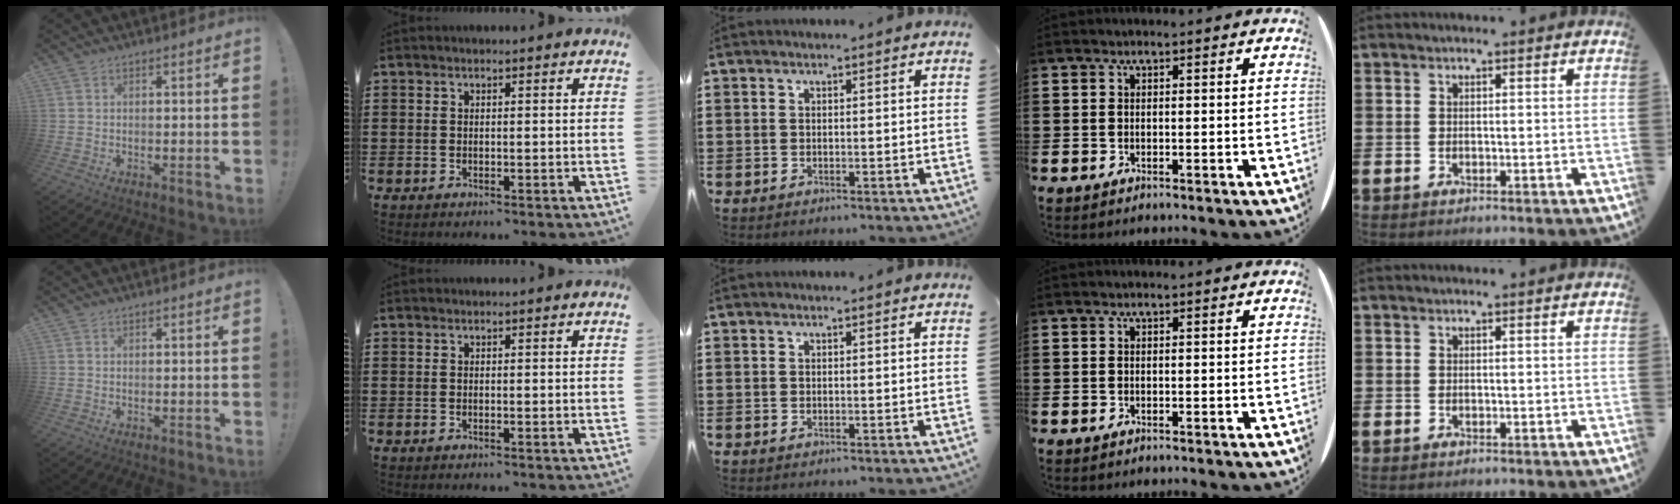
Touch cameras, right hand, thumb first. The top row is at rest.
{}